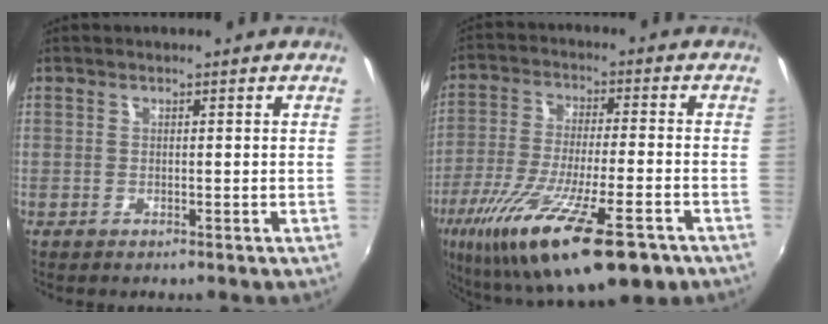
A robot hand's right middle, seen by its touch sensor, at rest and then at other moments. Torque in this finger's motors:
{"motor_torque": [1.61, -0.53, 0.50, 0.21]}